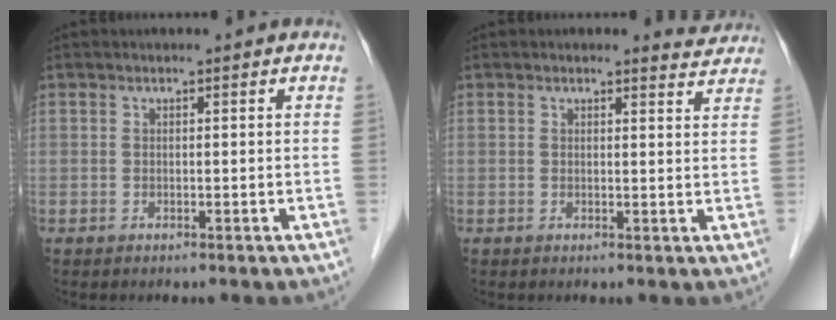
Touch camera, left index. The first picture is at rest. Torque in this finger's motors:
{"motor_torque": [0.19, -1.12, 0.09, 0.00]}